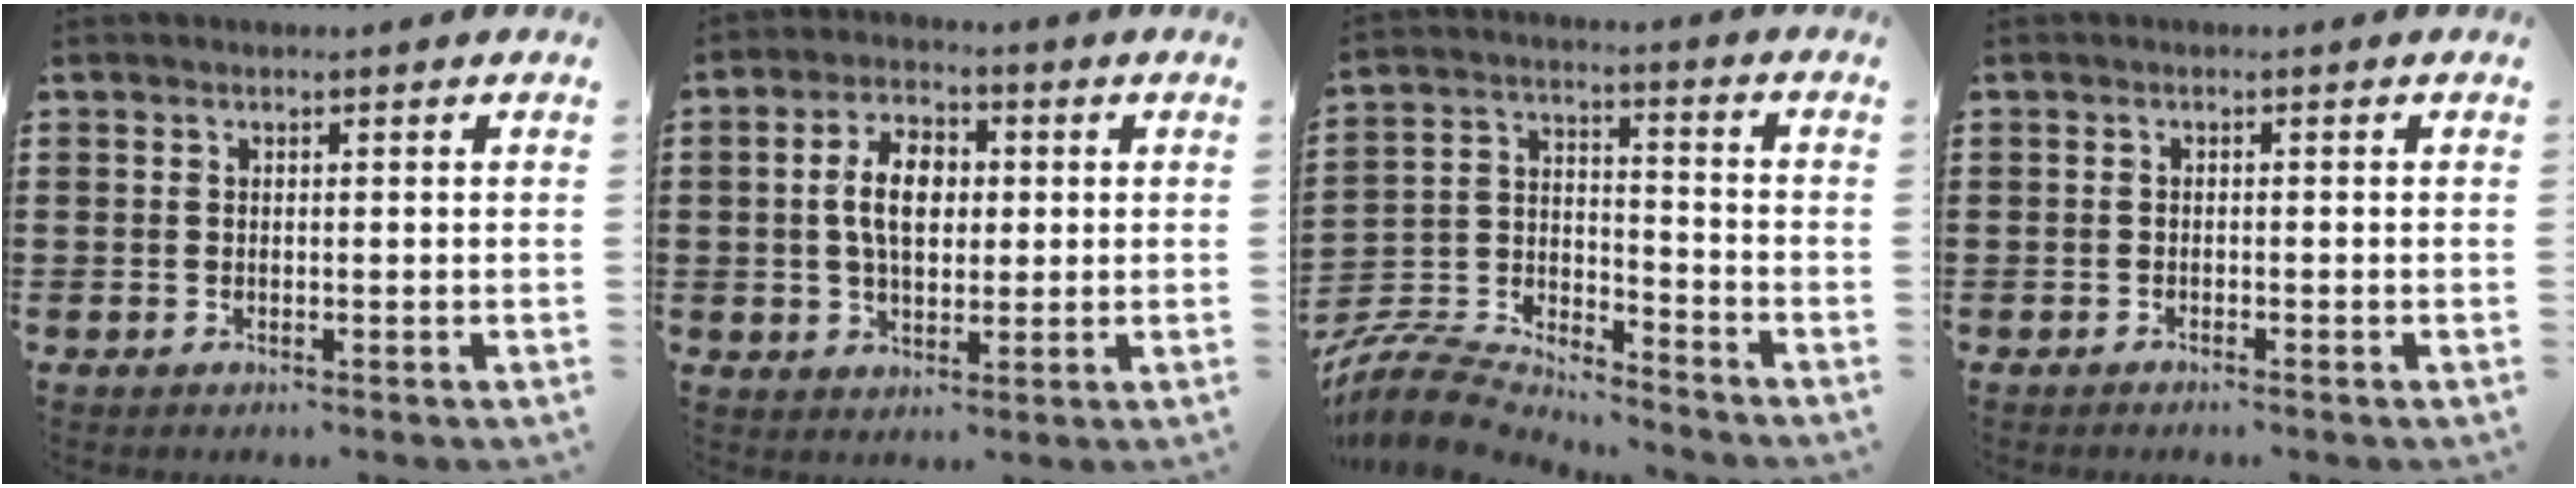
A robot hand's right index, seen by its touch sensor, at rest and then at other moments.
{"total": 7.2, "force": [0.5, 4.2, 5.8], "torque": [-0.118, 0.013, 0.003]}
{"total": 7.7, "force": [-7.4, 1.3, 1.5], "torque": [-0.050, -0.005, -0.152]}
{"total": 0.7, "force": [-0.6, -0.1, 0.1], "torque": [-0.004, -0.005, -0.012]}